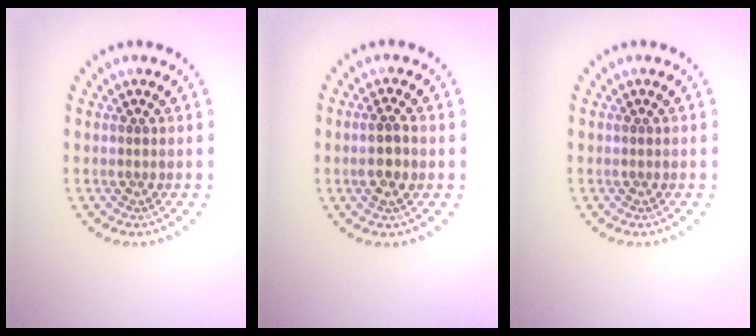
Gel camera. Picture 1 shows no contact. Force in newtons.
{"total": 1.8, "press": 1.7, "slide": 0.5}
{"total": 0.0}